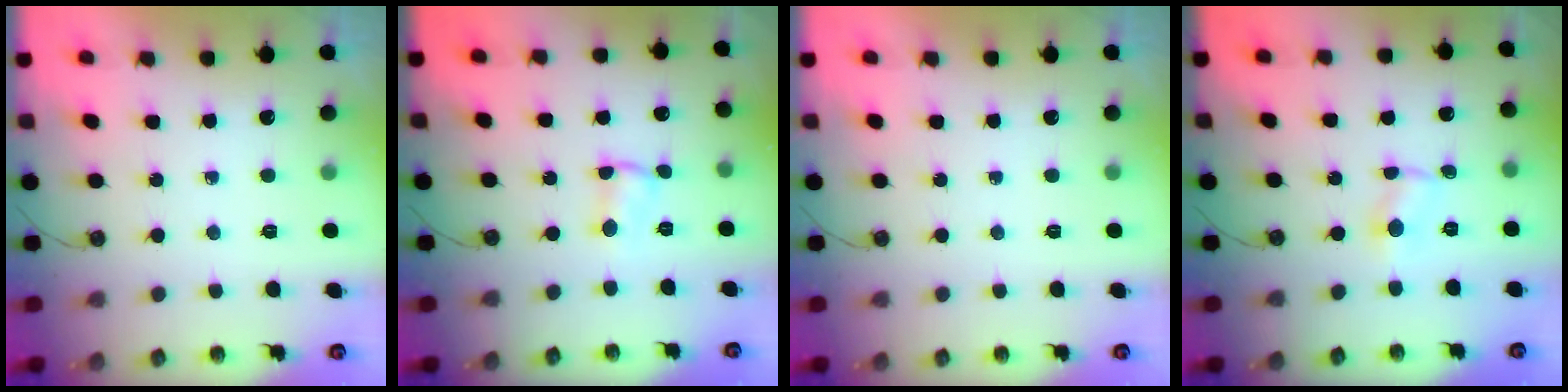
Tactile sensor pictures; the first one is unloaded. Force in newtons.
{"total": 1.5, "press": 1.4, "slide": 0.4}
{"total": 0.0}
{"total": 1.6, "press": 1.5, "slide": 0.2}